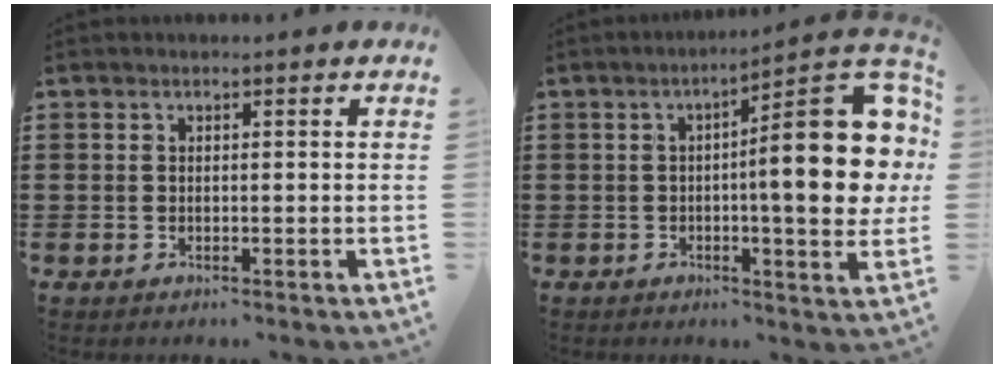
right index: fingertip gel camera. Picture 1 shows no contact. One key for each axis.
{"total": 17.3, "fx": 1.8, "fy": 4.0, "fz": 16.7, "tx": -0.234, "ty": -0.018, "tz": 0.025}